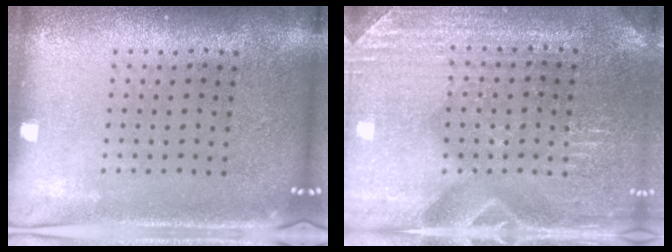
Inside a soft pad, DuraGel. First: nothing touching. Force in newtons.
{"total": 3.1, "press": 3.1, "slide": 0.3}